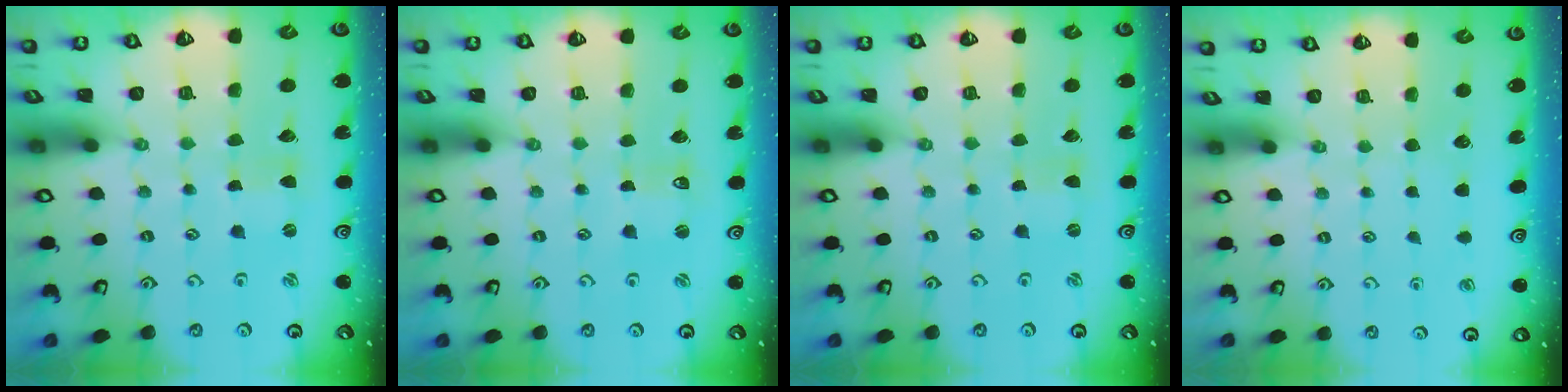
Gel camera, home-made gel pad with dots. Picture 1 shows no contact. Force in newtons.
{"total": 0.7, "press": 0.7, "slide": 0.1}
{"total": 0.0}
{"total": 0.0}